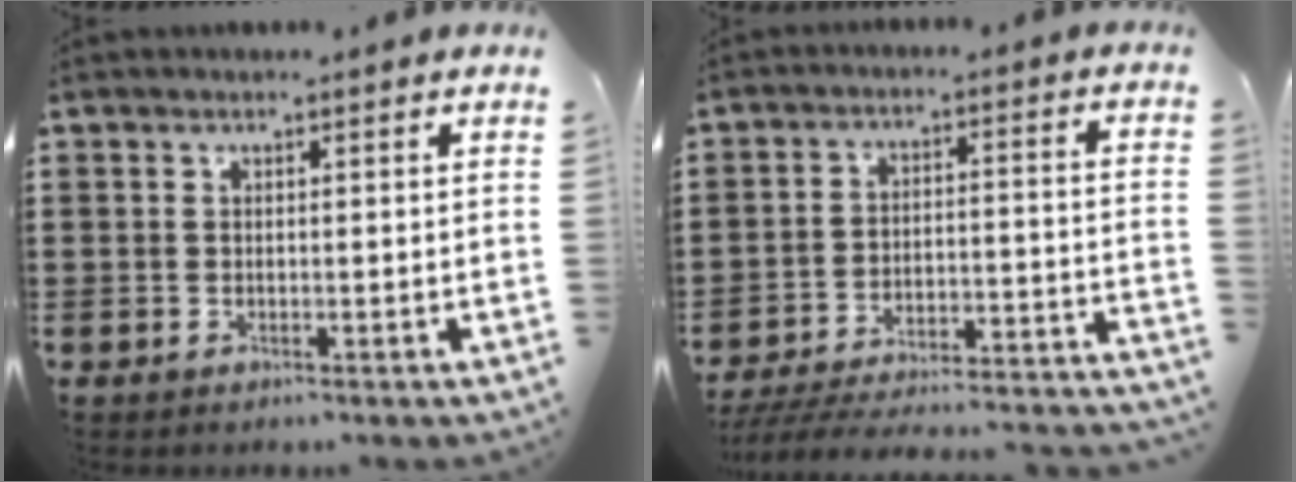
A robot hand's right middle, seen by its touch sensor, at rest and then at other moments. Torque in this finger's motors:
{"motor_torque": [1.11, -1.03, 0.39, 0.07]}